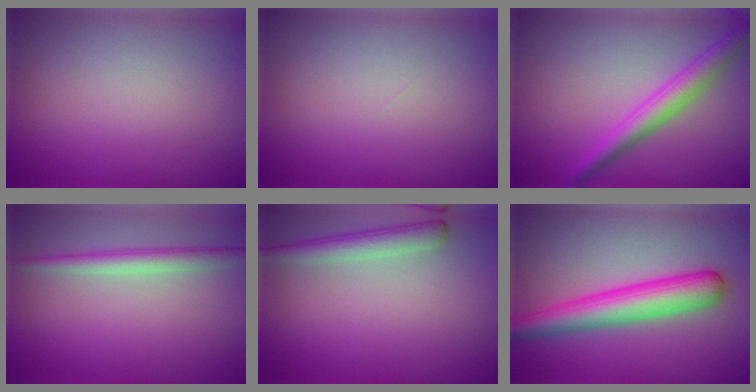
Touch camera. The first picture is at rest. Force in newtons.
{"total": 0.0}
{"total": 3.9, "press": 3.9, "slide": 0.0}
{"total": 2.6, "press": 2.6, "slide": 0.1}
{"total": 2.9, "press": 2.9, "slide": 0.2}
{"total": 6.1, "press": 6.1, "slide": 0.2}